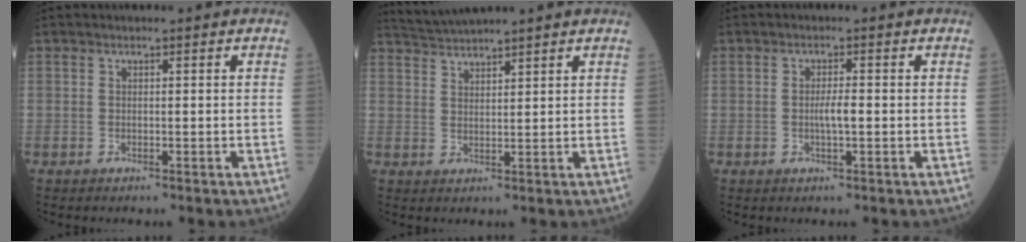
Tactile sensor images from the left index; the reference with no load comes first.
{"total": 4.4, "force": [4.2, -0.9, 1.0], "torque": [-0.024, 0.022, 0.082]}
{"total": 2.1, "force": [-0.4, 0.2, 2.1], "torque": [-0.040, -0.002, -0.007]}